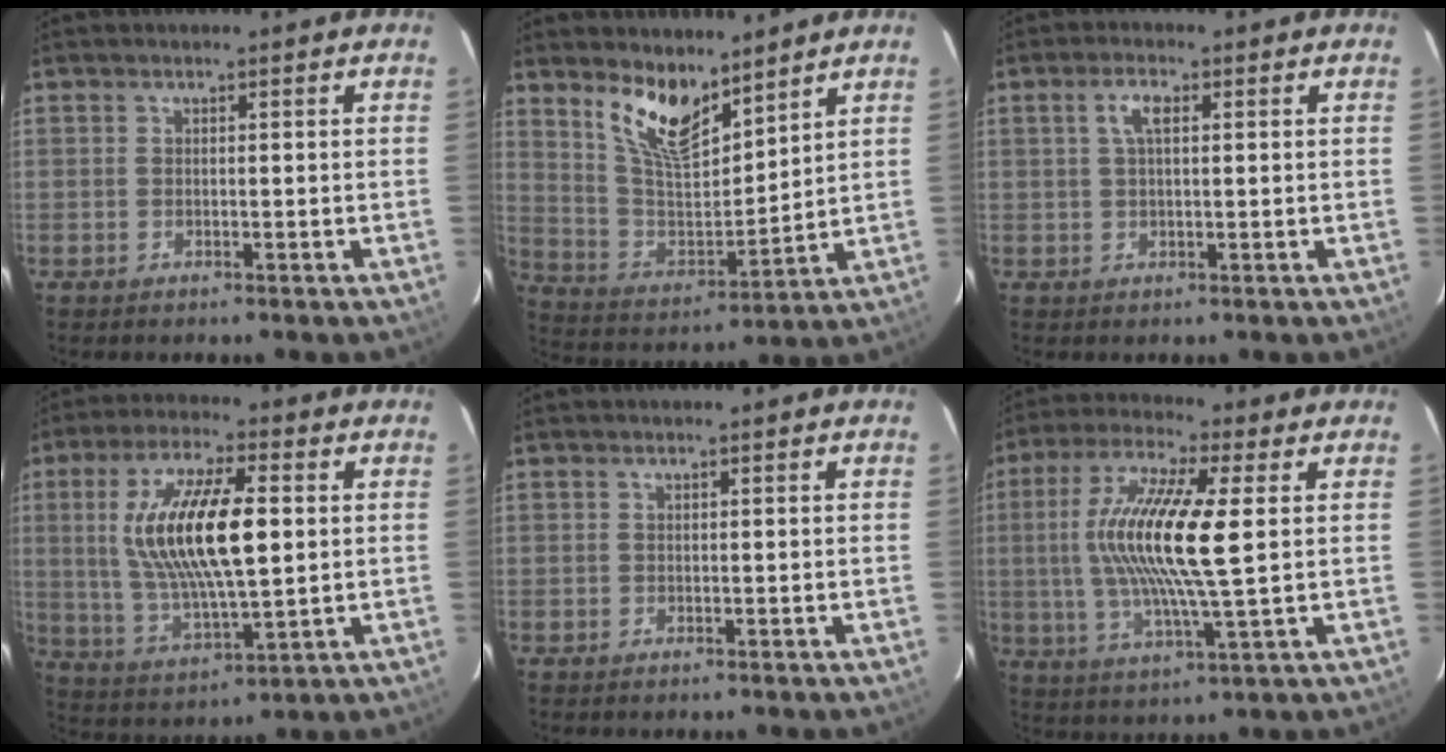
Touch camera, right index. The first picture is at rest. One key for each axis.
{"total": 12.2, "fx": 8.8, "fy": 4.5, "fz": 7.3, "tx": -0.141, "ty": -0.005, "tz": 0.176}
{"total": 3.2, "fx": 0.9, "fy": 1.2, "fz": 2.8, "tx": -0.056, "ty": 0.009, "tz": 0.017}
{"total": 17.7, "fx": 2.7, "fy": 5.7, "fz": 16.5, "tx": -0.316, "ty": 0.004, "tz": 0.058}
{"total": 0.0}
{"total": 16.3, "fx": 1.9, "fy": 2.4, "fz": 16.0, "tx": -0.304, "ty": 0.002, "tz": 0.031}